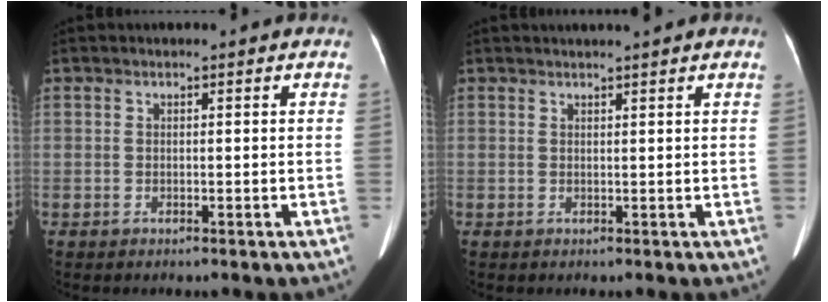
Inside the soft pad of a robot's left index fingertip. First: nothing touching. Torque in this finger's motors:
{"motor_torque": [0.15, -0.26, -0.04, -0.06]}